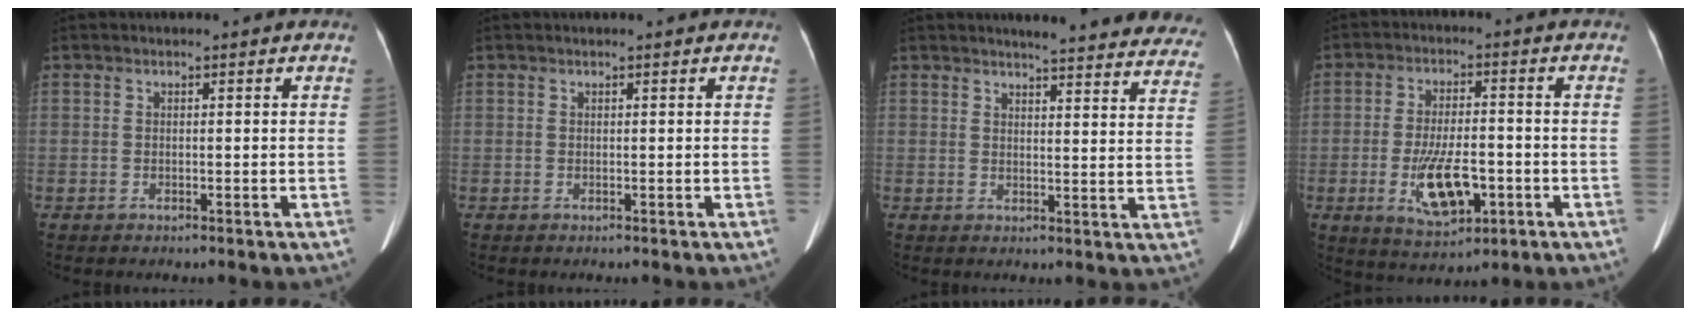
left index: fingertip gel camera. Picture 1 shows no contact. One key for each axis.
{"total": 0.0}
{"total": 21.6, "fx": 20.2, "fy": 2.8, "fz": 7.1, "tx": -0.070, "ty": -0.071, "tz": 0.214}
{"total": 9.4, "fx": -3.0, "fy": 3.7, "fz": 8.2, "tx": -0.157, "ty": -0.007, "tz": -0.044}